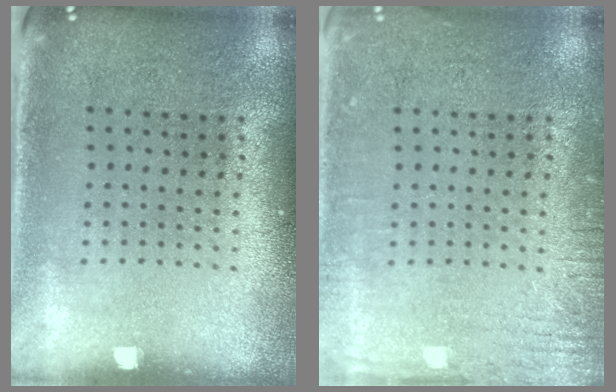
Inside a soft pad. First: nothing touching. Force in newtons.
{"total": 2.5, "press": 2.5, "slide": 0.3}